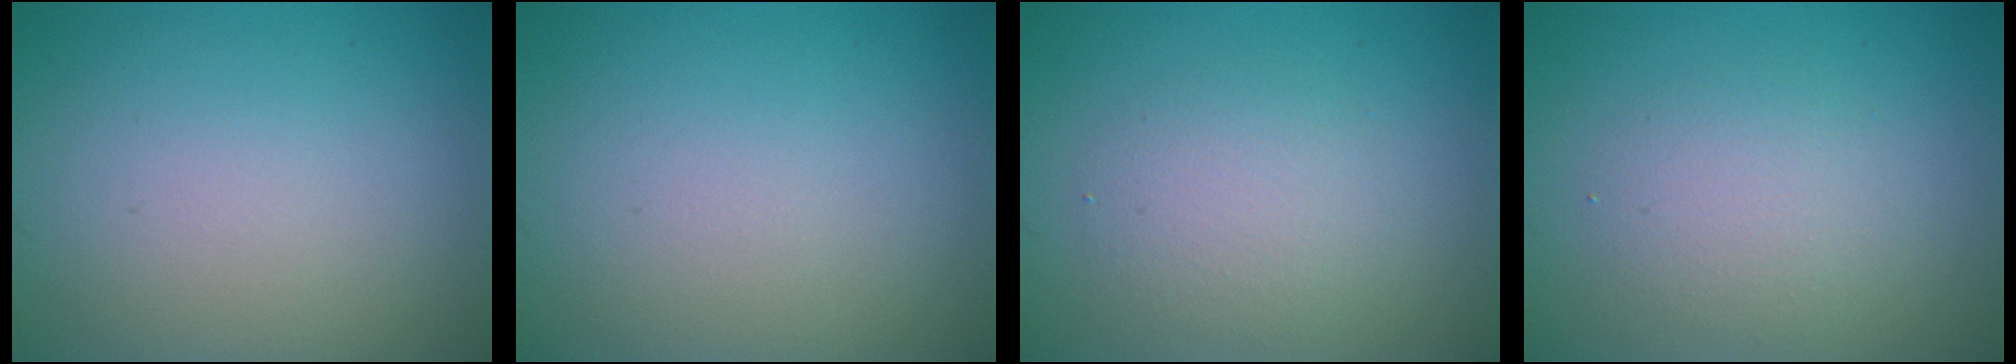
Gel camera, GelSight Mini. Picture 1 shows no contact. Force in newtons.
{"total": 0.0}
{"total": 2.7, "press": 2.6, "slide": 0.3}
{"total": 2.5, "press": 2.5, "slide": 0.1}